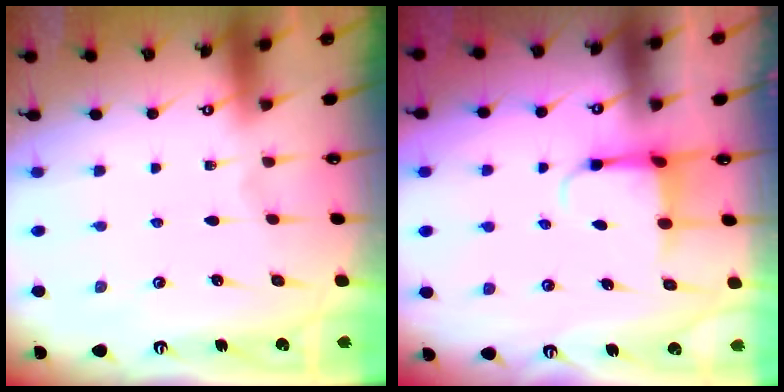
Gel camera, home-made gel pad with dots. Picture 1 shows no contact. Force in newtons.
{"total": 3.9, "press": 3.7, "slide": 1.2}